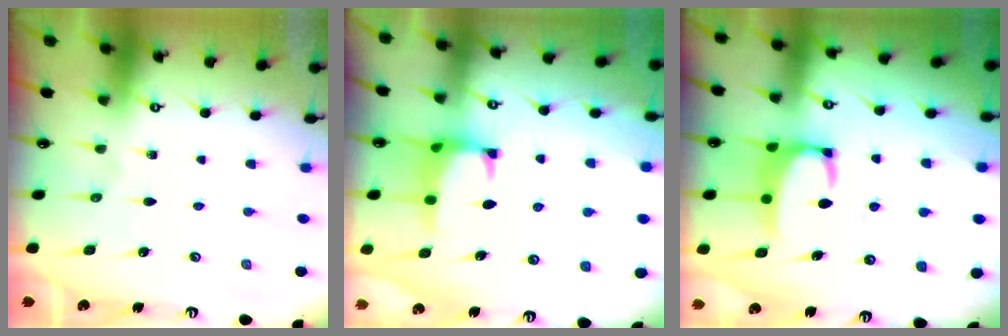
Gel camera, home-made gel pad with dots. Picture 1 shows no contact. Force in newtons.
{"total": 1.3, "press": 1.1, "slide": 0.6}
{"total": 3.5, "press": 3.4, "slide": 0.5}